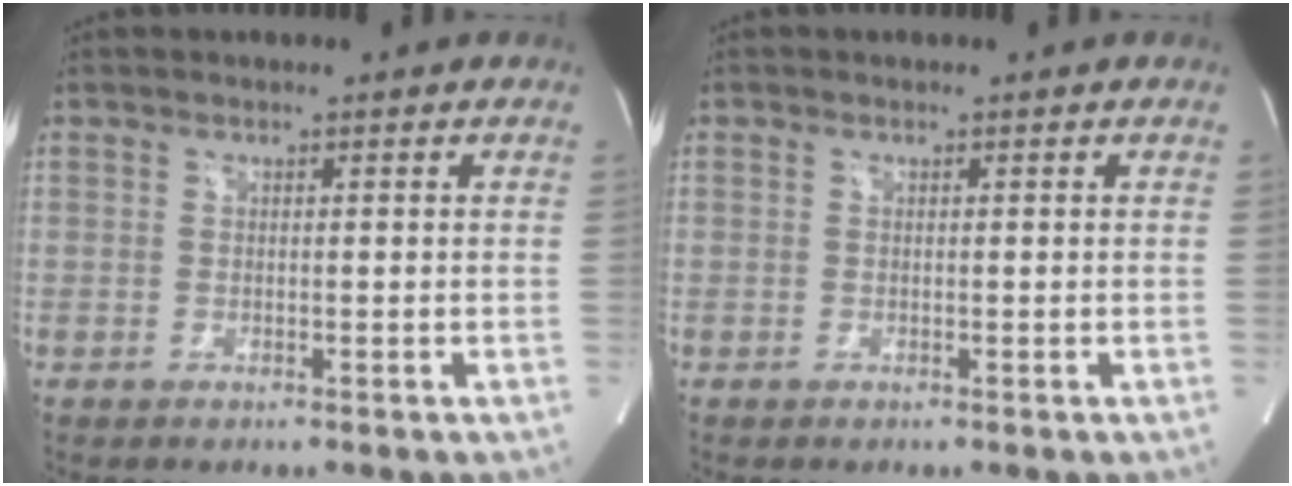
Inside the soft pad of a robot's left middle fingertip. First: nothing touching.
{"total": 0.0}